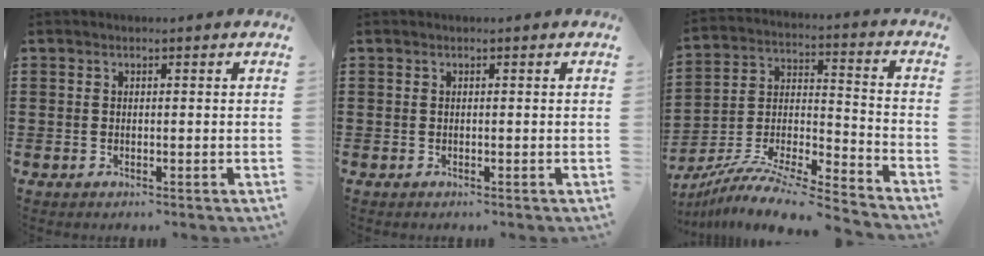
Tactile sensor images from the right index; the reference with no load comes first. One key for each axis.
{"total": 0.0}
{"total": 9.0, "fx": -8.3, "fy": 0.9, "fz": 3.5, "tx": -0.067, "ty": 0.004, "tz": -0.168}